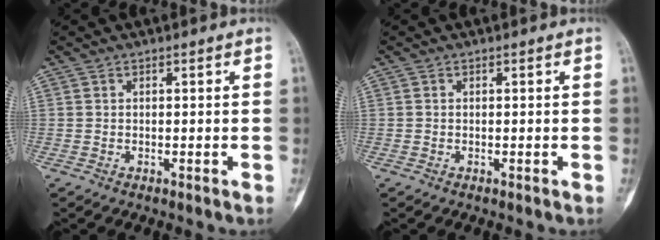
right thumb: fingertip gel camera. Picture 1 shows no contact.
{"total": 0.0}